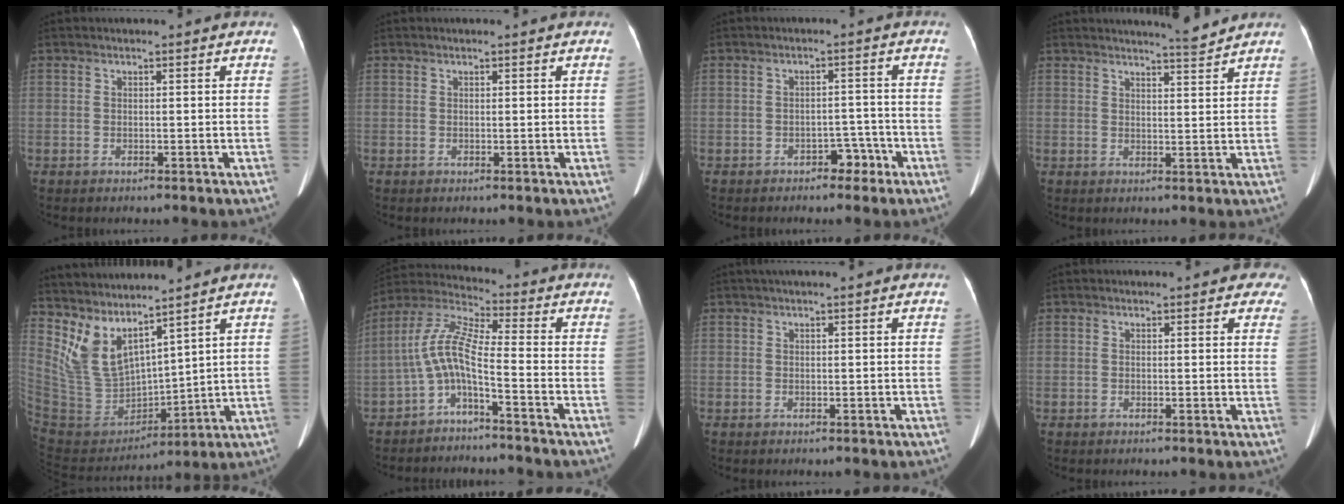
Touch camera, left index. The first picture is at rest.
{"total": 0.7, "force": [0.5, 0.1, 0.4], "torque": [-0.007, 0.010, 0.007]}
{"total": 3.3, "force": [-2.3, 1.7, 1.5], "torque": [-0.015, 0.008, -0.030]}
{"total": 3.7, "force": [3.6, -0.9, 0.5], "torque": [-0.016, -0.016, 0.051]}
{"total": 12.9, "force": [10.8, 3.9, 6.0], "torque": [-0.134, -0.005, 0.232]}
{"total": 7.1, "force": [-3.3, 0.9, 6.2], "torque": [-0.144, 0.024, -0.069]}
{"total": 1.9, "force": [1.4, -0.2, 1.3], "torque": [-0.014, 0.029, 0.026]}
{"total": 4.5, "force": [3.7, 1.7, 2.1], "torque": [-0.003, 0.001, 0.025]}